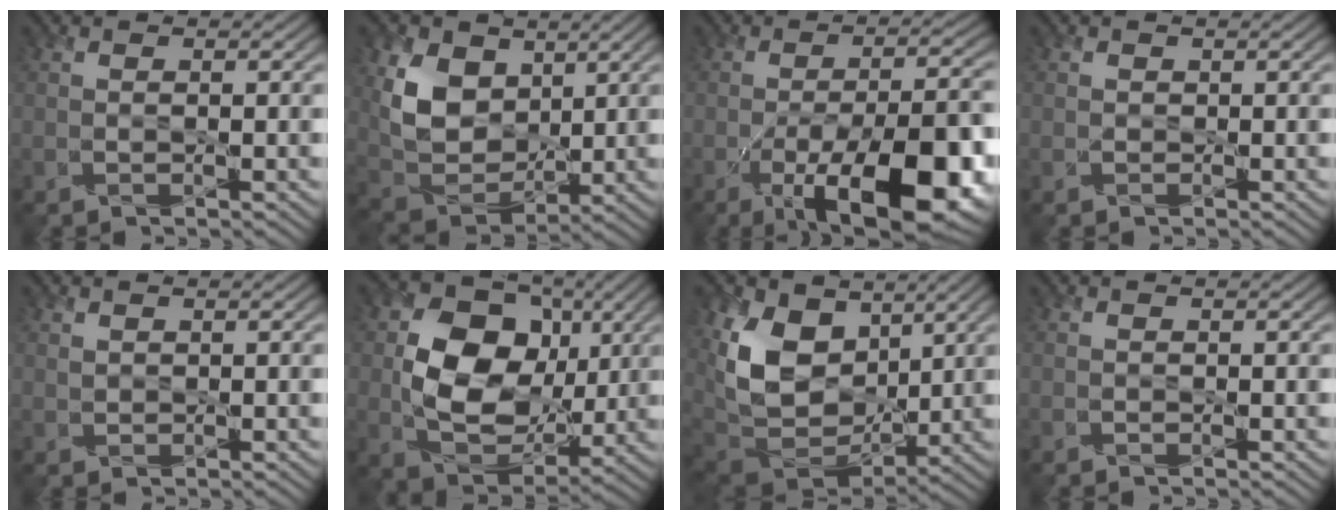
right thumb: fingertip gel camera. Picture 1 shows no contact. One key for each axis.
{"total": 8.9, "fx": 3.2, "fy": 6.6, "fz": 5.0, "tx": -0.130, "ty": -0.010, "tz": 0.058}
{"total": 15.4, "fx": -6.5, "fy": 5.7, "fz": 12.7, "tx": -0.180, "ty": -0.008, "tz": -0.097}
{"total": 0.6, "fx": 0.1, "fy": 0.3, "fz": -0.5, "tx": 0.007, "ty": -0.002, "tz": 0.003}
{"total": 0.7, "fx": 0.6, "fy": 0.2, "fz": -0.3, "tx": 0.000, "ty": 0.000, "tz": 0.018}
{"total": 13.1, "fx": 1.3, "fy": 10.0, "fz": 8.4, "tx": -0.161, "ty": -0.004, "tz": 0.026}
{"total": 14.1, "fx": 4.5, "fy": 9.9, "fz": 9.0, "tx": -0.215, "ty": 0.008, "tz": 0.096}
{"total": 0.0}